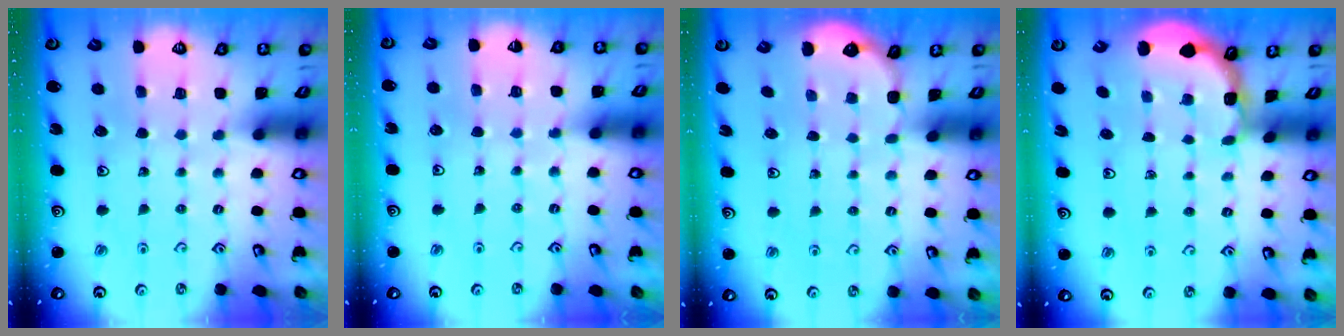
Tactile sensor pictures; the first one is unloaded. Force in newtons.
{"total": 2.9, "press": 2.9, "slide": 0.5}
{"total": 1.6, "press": 0.9, "slide": 1.3}
{"total": 1.9, "press": 1.9, "slide": 0.3}